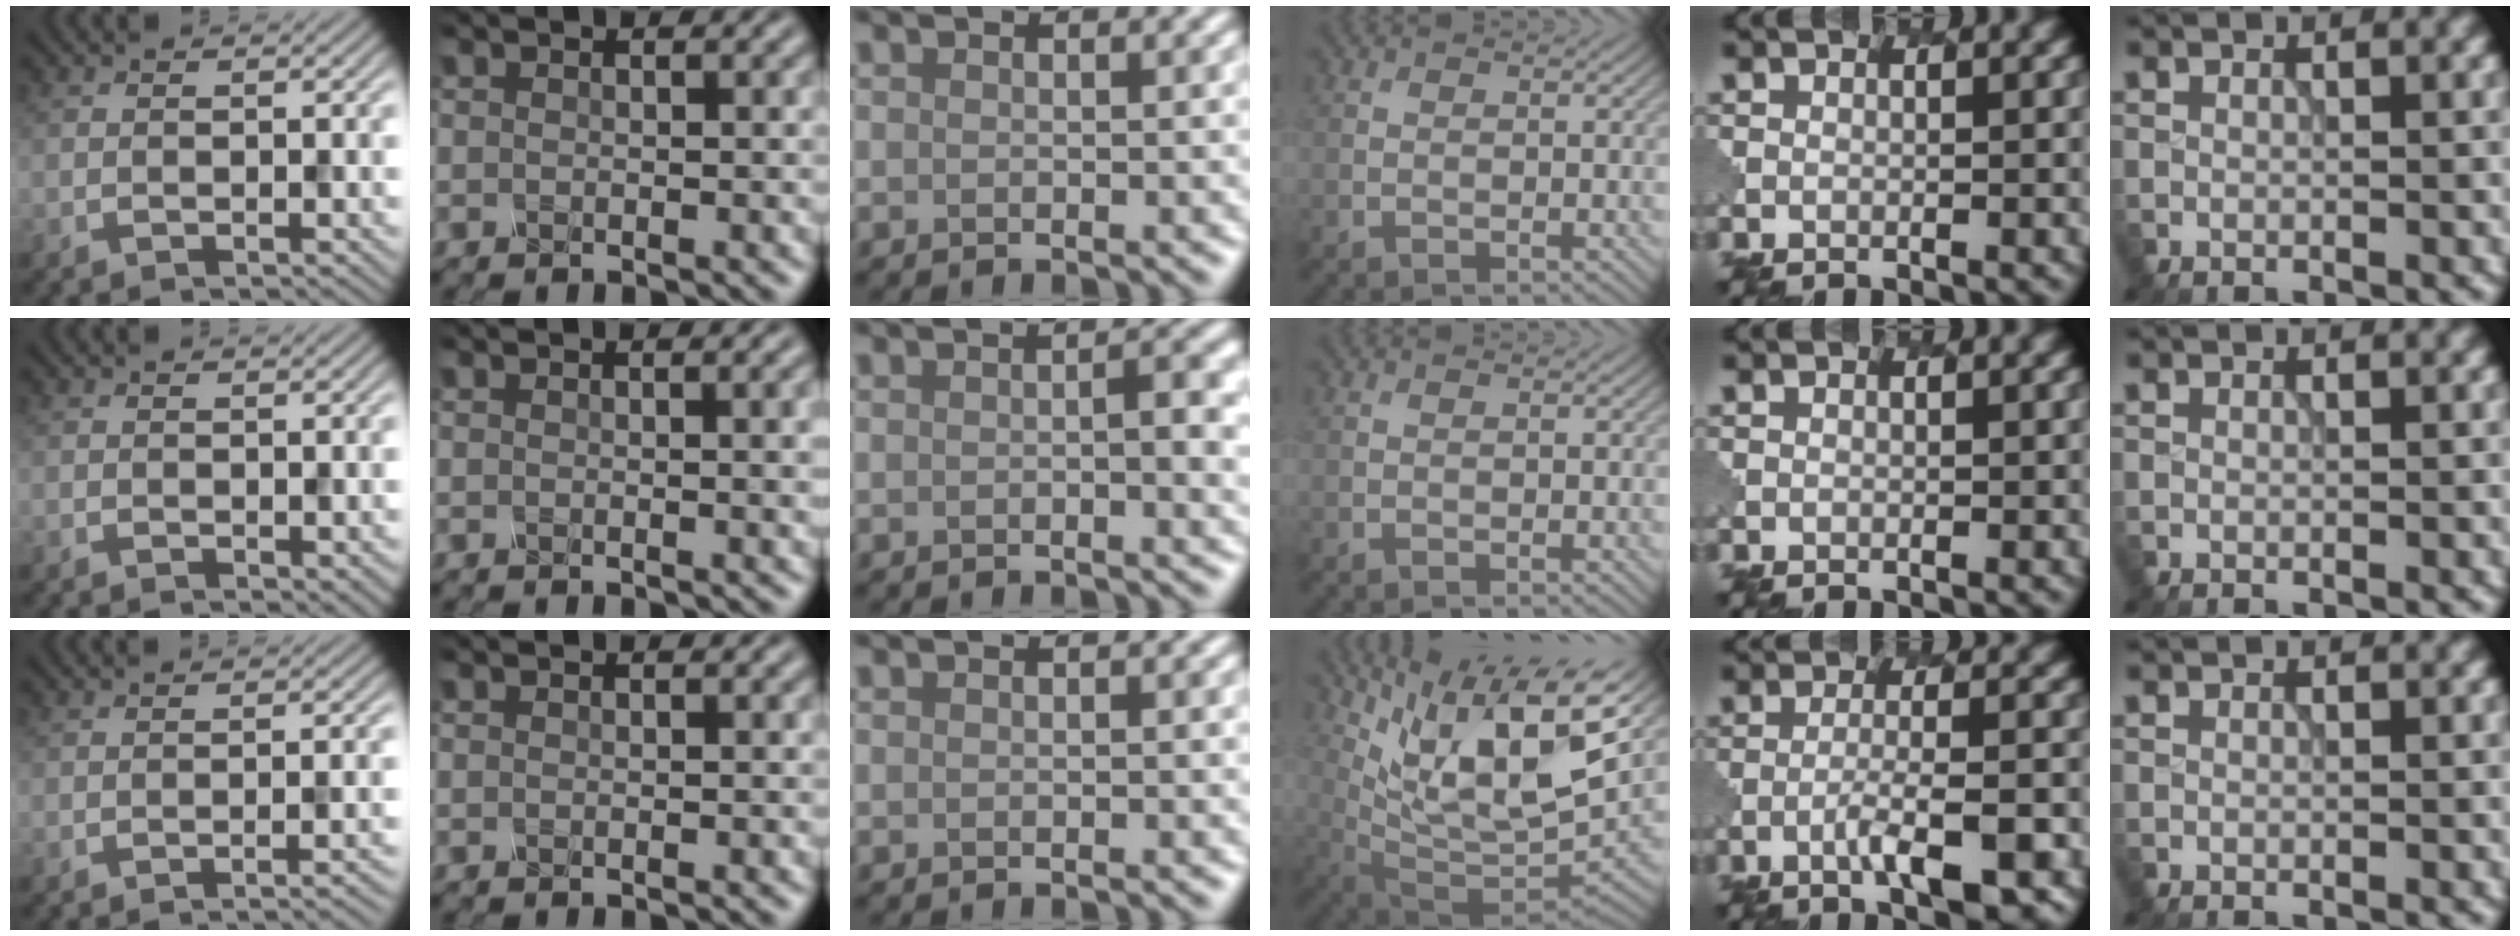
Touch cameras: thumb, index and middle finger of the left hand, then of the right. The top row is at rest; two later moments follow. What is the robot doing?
{"motion": "unscrew", "object": "spray bottle"}